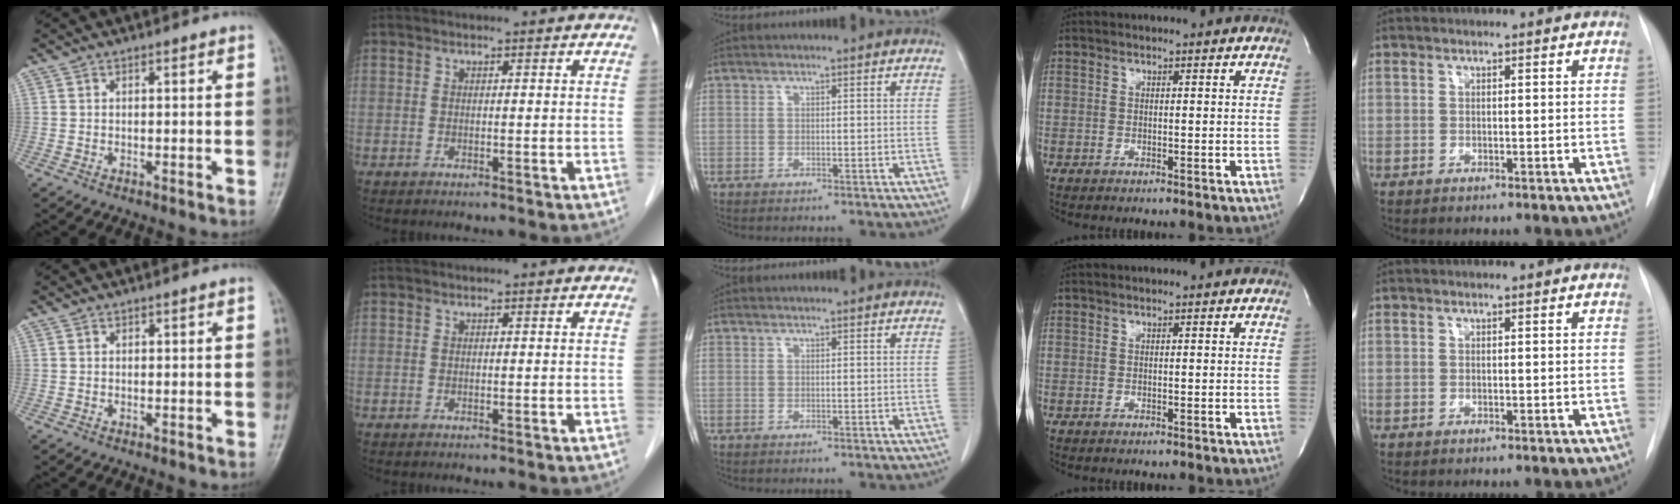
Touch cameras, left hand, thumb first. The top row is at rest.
{}